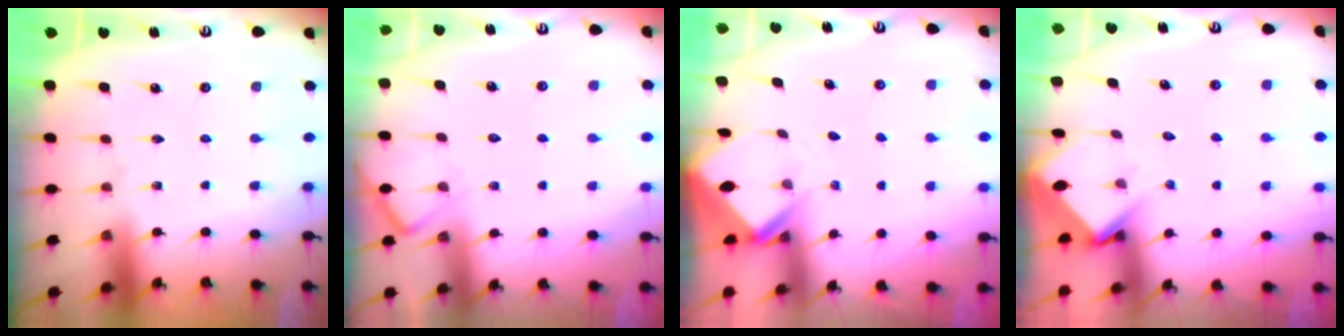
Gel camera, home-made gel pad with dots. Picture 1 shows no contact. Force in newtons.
{"total": 6.0, "press": 6.0, "slide": 0.8}
{"total": 2.4, "press": 2.4, "slide": 0.2}
{"total": 3.5, "press": 3.5, "slide": 0.2}